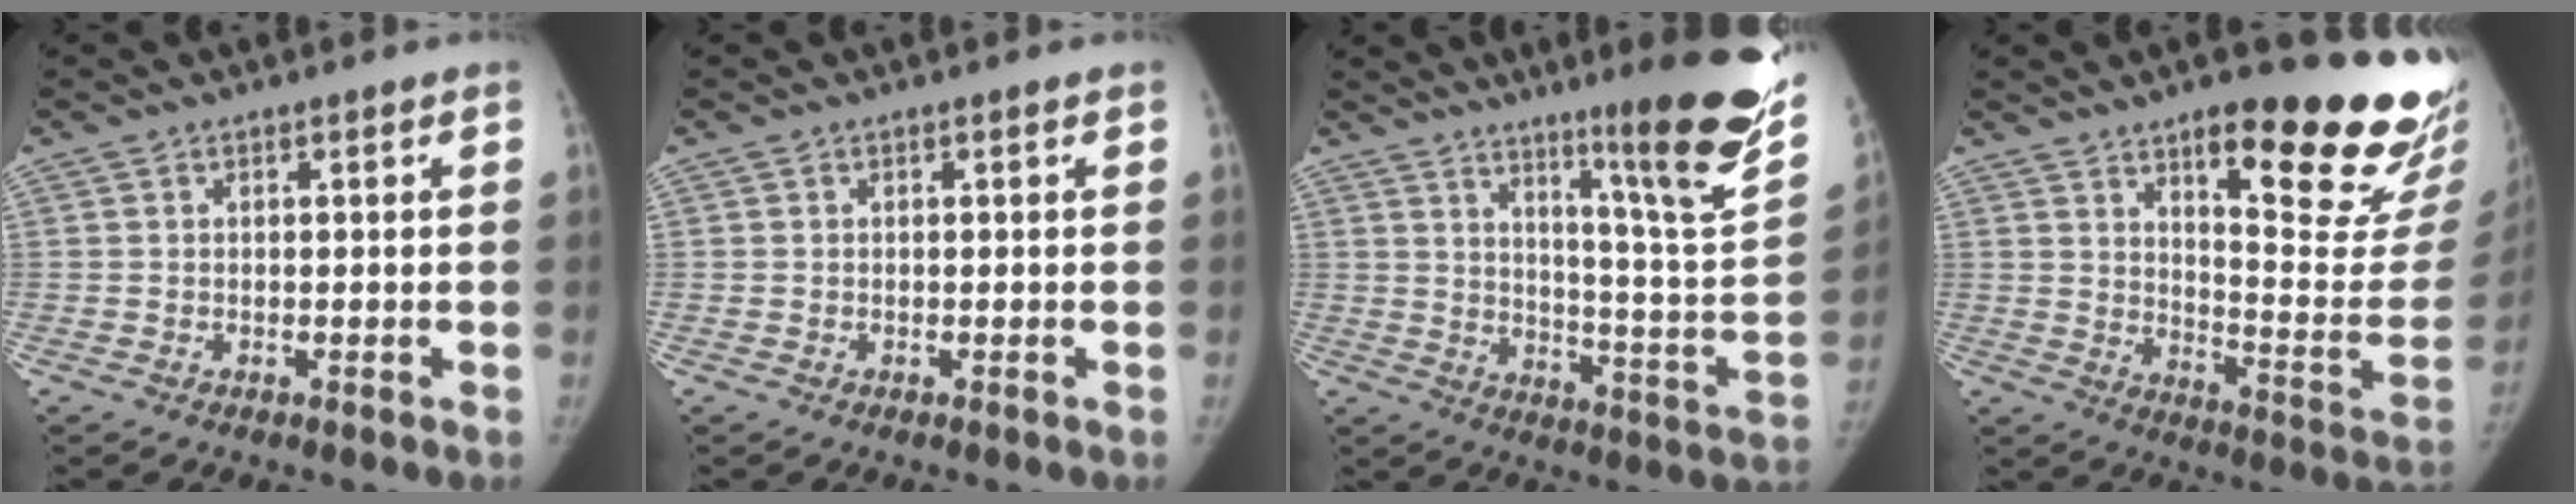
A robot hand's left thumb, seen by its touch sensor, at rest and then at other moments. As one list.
[{"total": 0.0}, {"total": 21.8, "force": [13.6, 1.8, 16.9], "torque": [-0.207, -0.085, 0.204]}, {"total": 26.5, "force": [17.2, 6.7, 19.1], "torque": [-0.205, -0.107, 0.240]}]